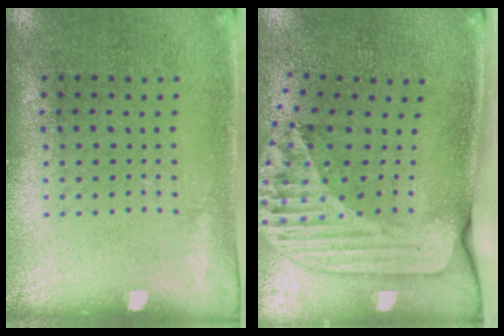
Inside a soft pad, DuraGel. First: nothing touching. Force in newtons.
{"total": 2.5, "press": 1.8, "slide": 1.8}